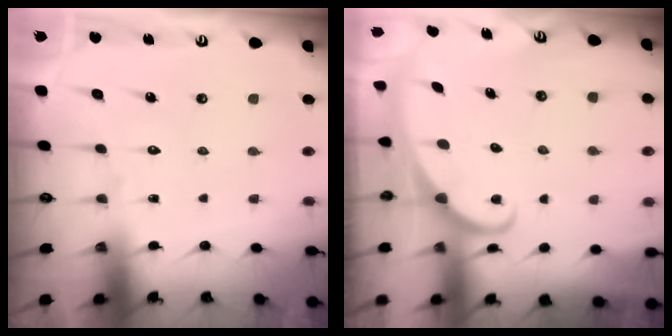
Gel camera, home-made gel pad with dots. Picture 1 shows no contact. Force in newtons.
{"total": 1.9, "press": 1.9, "slide": 0.1}